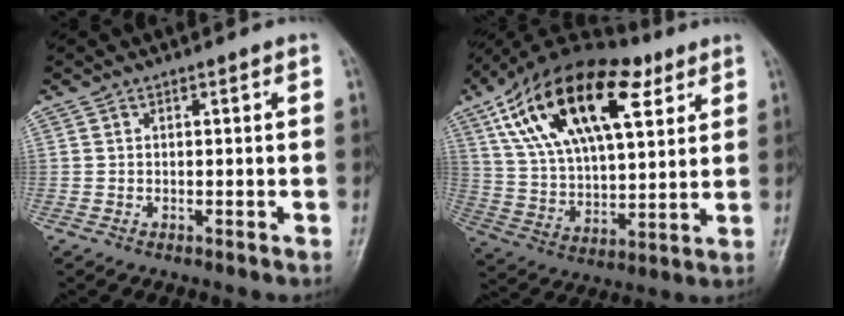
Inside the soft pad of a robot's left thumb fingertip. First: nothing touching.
{"total": 25.9, "force": [11.8, 12.4, 19.5], "torque": [-0.324, -0.007, 0.205]}